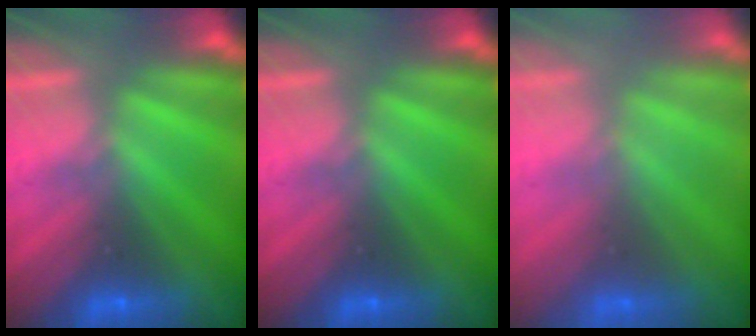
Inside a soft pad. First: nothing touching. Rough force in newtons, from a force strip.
{"total": 0.0}
{"total": 2.7}